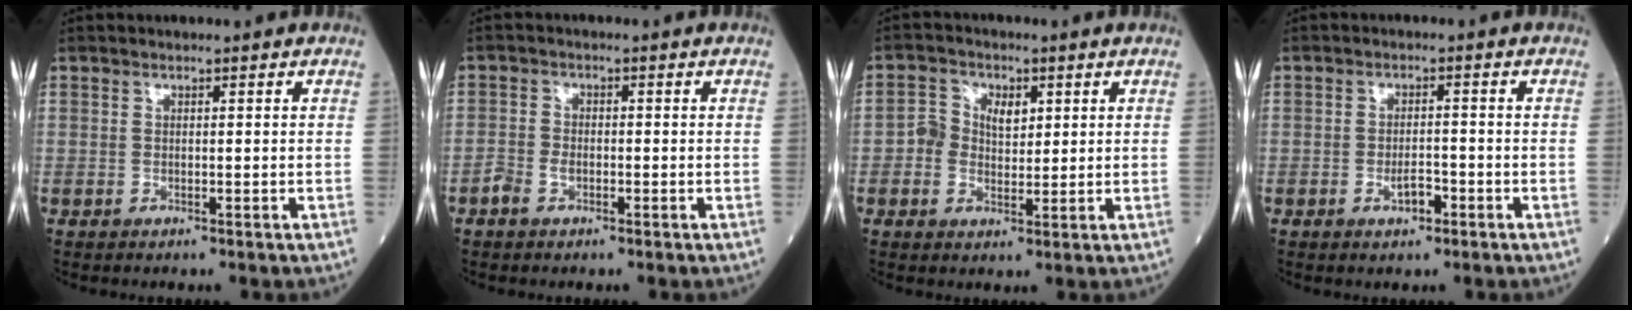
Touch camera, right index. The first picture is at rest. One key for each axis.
{"total": 2.5, "fx": -1.3, "fy": 1.5, "fz": 1.5, "tx": -0.032, "ty": 0.008, "tz": -0.023}
{"total": 4.6, "fx": 0.8, "fy": 3.8, "fz": 2.5, "tx": -0.034, "ty": 0.018, "tz": 0.013}
{"total": 2.7, "fx": -1.3, "fy": 1.1, "fz": 2.1, "tx": -0.033, "ty": 0.004, "tz": -0.023}